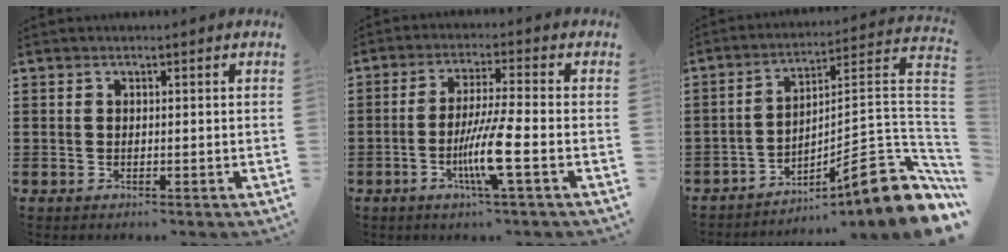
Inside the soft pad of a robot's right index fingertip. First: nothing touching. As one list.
[{"total": 8.1, "force": [-2.8, 0.0, 7.6], "torque": [-0.146, -0.016, -0.053]}, {"total": 10.3, "force": [-6.1, 1.1, 8.3], "torque": [-0.112, -0.016, -0.119]}]